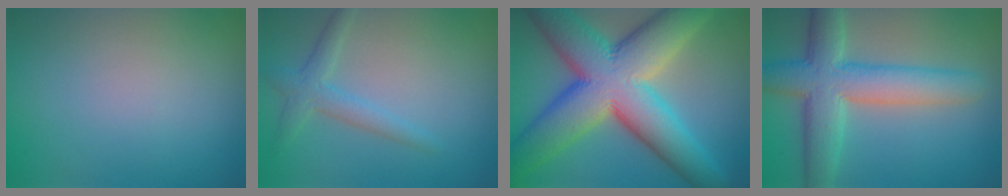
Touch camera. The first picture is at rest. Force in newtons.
{"total": 2.4, "press": 2.4, "slide": 0.1}
{"total": 15.4, "press": 15.3, "slide": 0.8}
{"total": 7.8, "press": 7.8, "slide": 0.5}